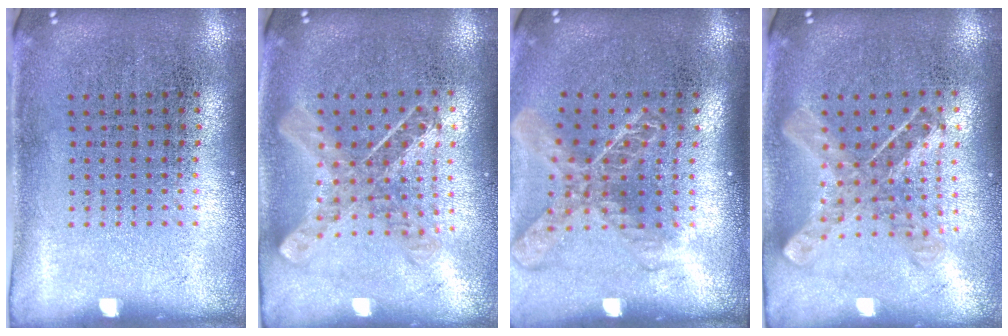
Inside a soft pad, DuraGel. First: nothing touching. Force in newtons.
{"total": 0.9, "press": 0.9, "slide": 0.1}
{"total": 2.0, "press": 1.5, "slide": 1.3}
{"total": 0.9, "press": 0.9, "slide": 0.2}